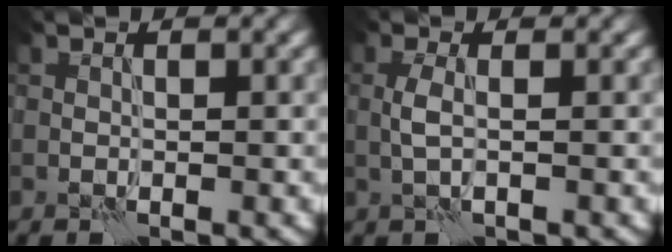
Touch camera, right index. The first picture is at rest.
{"total": 1.6, "force": [-0.1, 0.3, 1.6], "torque": [-0.035, 0.006, -0.004]}